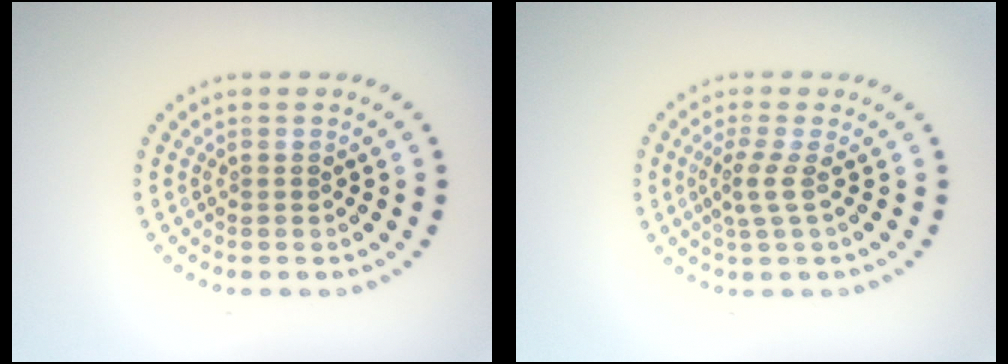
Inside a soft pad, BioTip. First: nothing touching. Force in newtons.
{"total": 2.0, "press": 1.4, "slide": 1.4}